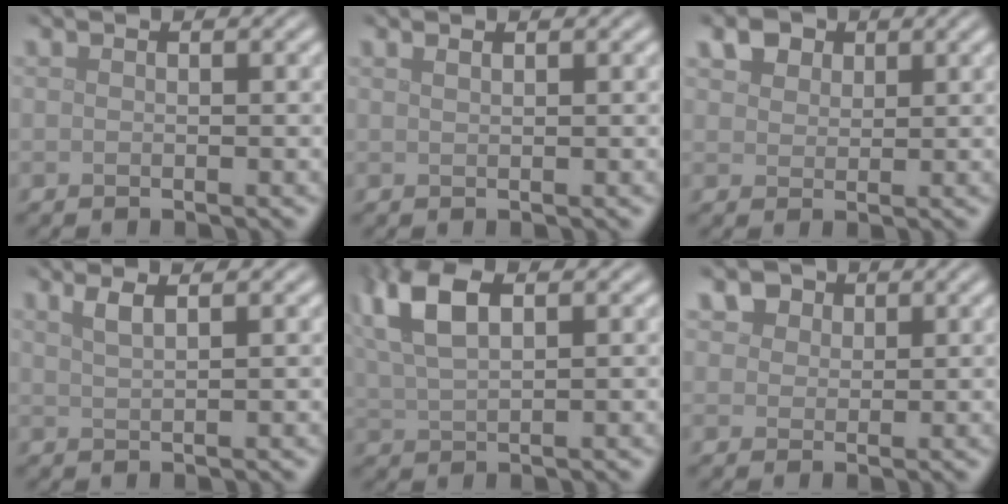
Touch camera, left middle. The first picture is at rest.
{"total": 0.9, "force": [0.6, 0.2, 0.5], "torque": [-0.006, 0.002, 0.007]}
{"total": 3.0, "force": [2.0, 1.9, 1.2], "torque": [-0.028, -0.005, 0.040]}
{"total": 2.0, "force": [1.2, 0.6, 1.5], "torque": [-0.022, 0.004, 0.020]}
{"total": 7.0, "force": [3.0, 3.2, 5.4], "torque": [-0.128, 0.017, 0.059]}
{"total": 4.8, "force": [2.8, 3.1, 2.2], "torque": [-0.058, 0.007, 0.042]}